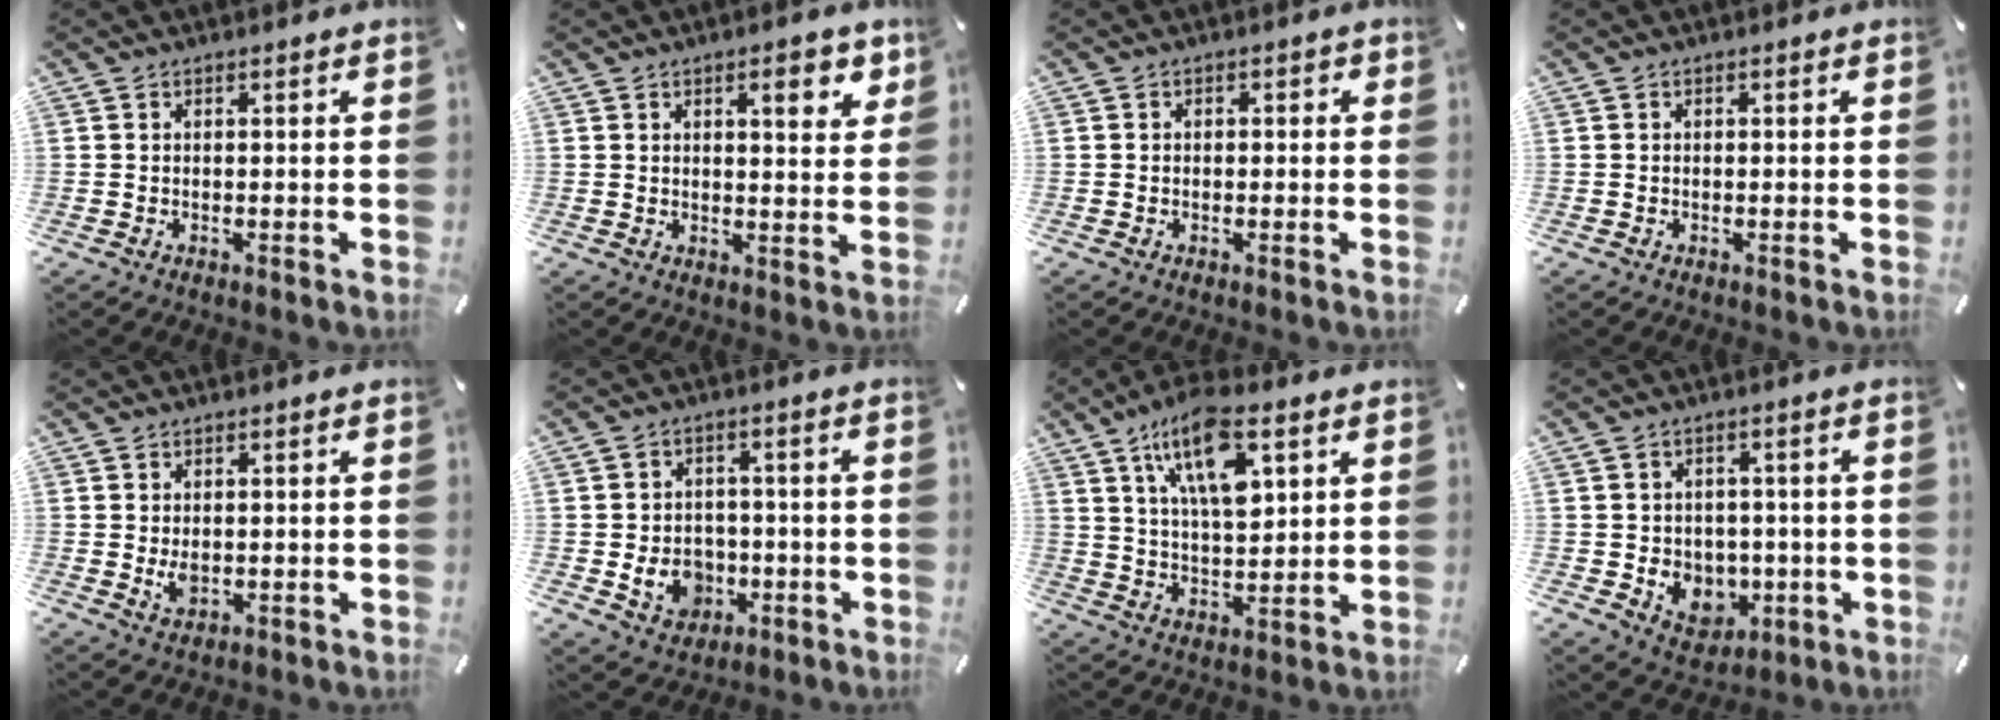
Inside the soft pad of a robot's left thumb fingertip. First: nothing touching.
{"total": 6.3, "force": [3.3, 2.0, 4.9], "torque": [-0.063, -0.015, 0.048]}
{"total": 1.2, "force": [-0.5, 1.0, 0.4], "torque": [-0.008, 0.006, -0.012]}
{"total": 0.0}
{"total": 2.9, "force": [0.1, 2.0, 2.1], "torque": [-0.053, -0.003, -0.001]}
{"total": 8.7, "force": [-2.3, 7.2, 4.3], "torque": [-0.077, 0.017, -0.038]}
{"total": 14.6, "force": [7.4, 6.6, 10.7], "torque": [-0.185, -0.020, 0.125]}
{"total": 7.6, "force": [-0.6, 7.0, 2.8], "torque": [-0.041, -0.006, -0.005]}